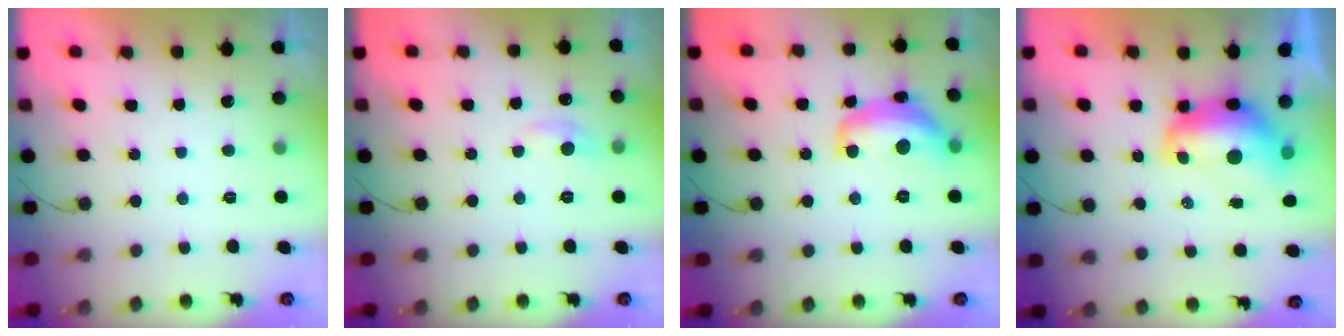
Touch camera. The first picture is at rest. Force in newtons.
{"total": 5.9, "press": 5.9, "slide": 0.8}
{"total": 14.1, "press": 14.1, "slide": 0.9}
{"total": 11.2, "press": 11.2, "slide": 1.0}